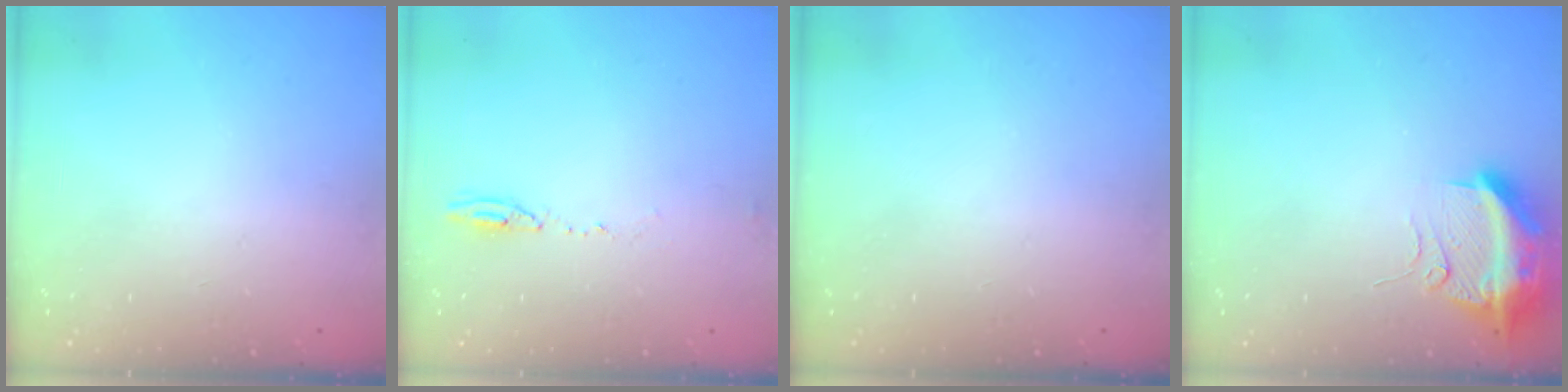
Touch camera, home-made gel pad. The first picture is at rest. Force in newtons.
{"total": 4.6, "press": 4.3, "slide": 1.6}
{"total": 0.0}
{"total": 12.1, "press": 12.1, "slide": 1.3}